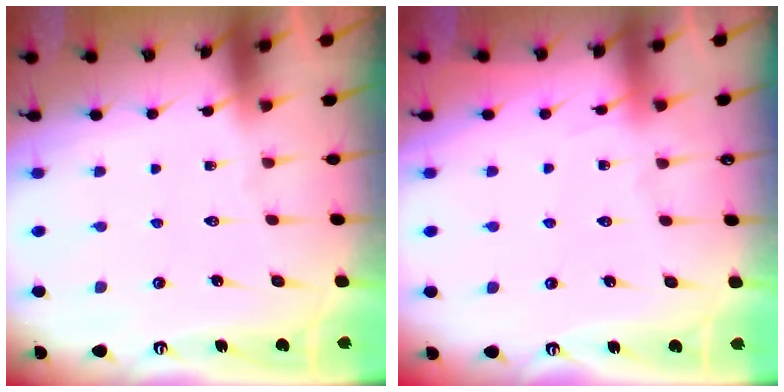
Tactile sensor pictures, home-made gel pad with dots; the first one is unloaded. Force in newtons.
{"total": 4.2, "press": 4.2, "slide": 0.5}